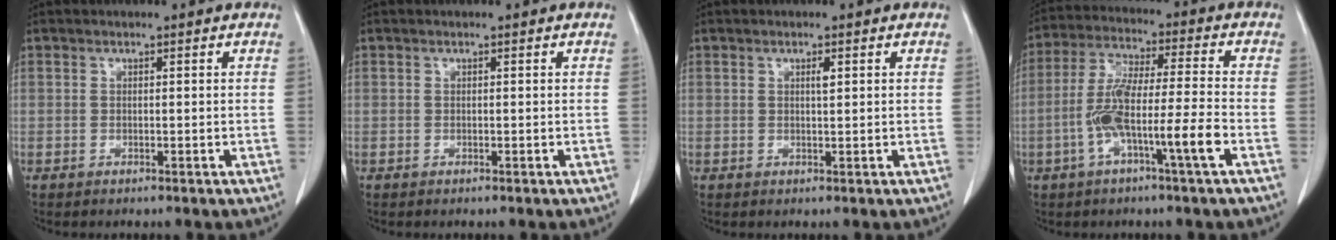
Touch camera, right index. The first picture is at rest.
{"total": 0.0}
{"total": 1.0, "force": [0.4, 0.1, 0.9], "torque": [-0.018, -0.001, 0.006]}
{"total": 10.9, "force": [-3.9, 0.0, 10.2], "torque": [-0.200, 0.008, -0.073]}